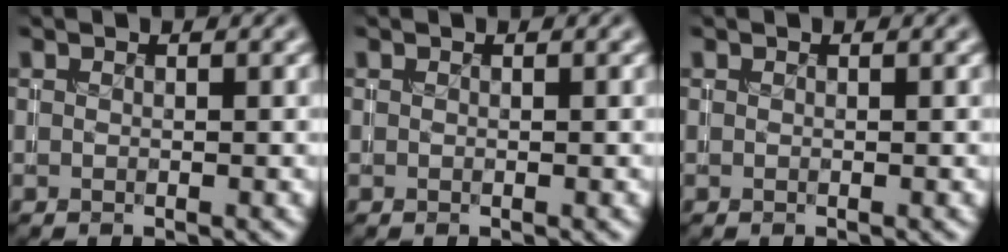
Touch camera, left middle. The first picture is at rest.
{"total": 0.0}
{"total": 0.0}